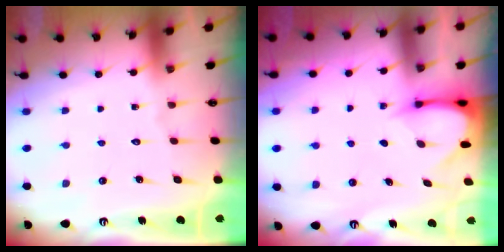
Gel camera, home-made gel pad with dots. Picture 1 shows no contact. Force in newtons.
{"total": 3.7, "press": 3.7, "slide": 0.2}